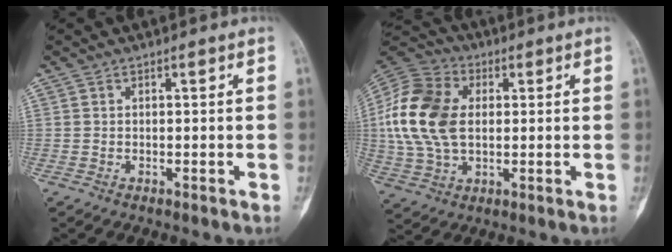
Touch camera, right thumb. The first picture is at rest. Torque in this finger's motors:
{"motor_torque": [0.95, 1.82, 1.11, -0.52, 0.42]}